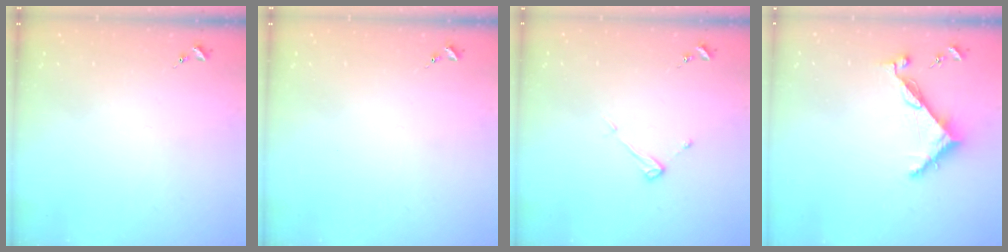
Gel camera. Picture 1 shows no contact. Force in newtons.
{"total": 0.0}
{"total": 3.8, "press": 3.8, "slide": 0.4}
{"total": 6.8, "press": 6.8, "slide": 0.3}